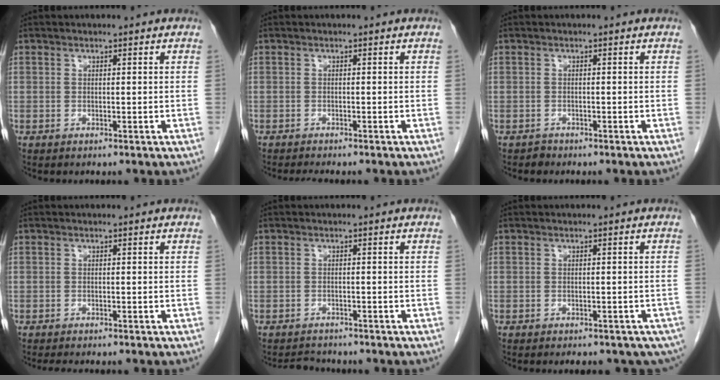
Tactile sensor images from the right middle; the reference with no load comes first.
{"total": 2.9, "force": [-2.6, 0.2, 1.3], "torque": [-0.019, -0.007, -0.036]}
{"total": 0.7, "force": [-0.6, 0.3, -0.2], "torque": [-0.003, -0.001, -0.013]}
{"total": 3.9, "force": [-3.4, 0.7, 1.8], "torque": [-0.026, -0.009, -0.043]}
{"total": 2.9, "force": [-2.8, 0.7, 0.1], "torque": [-0.006, -0.010, -0.044]}
{"total": 11.2, "force": [-8.7, 5.1, 4.9], "torque": [-0.082, -0.009, -0.087]}